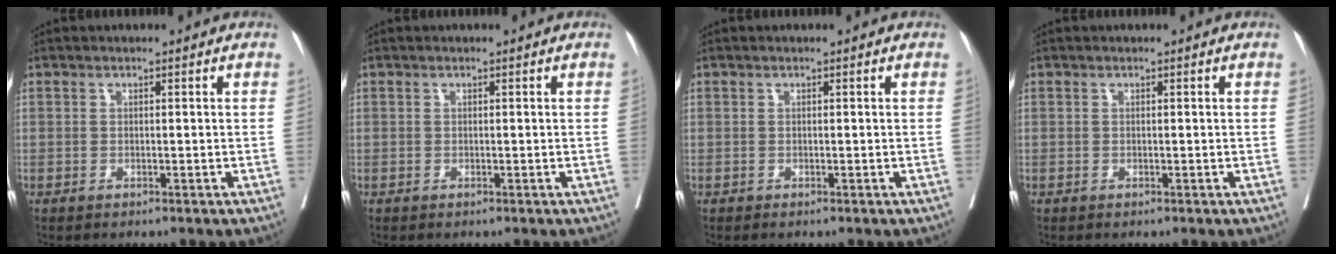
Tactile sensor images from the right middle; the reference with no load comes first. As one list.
[{"total": 0.0}, {"total": 0.0}, {"total": 0.0}]